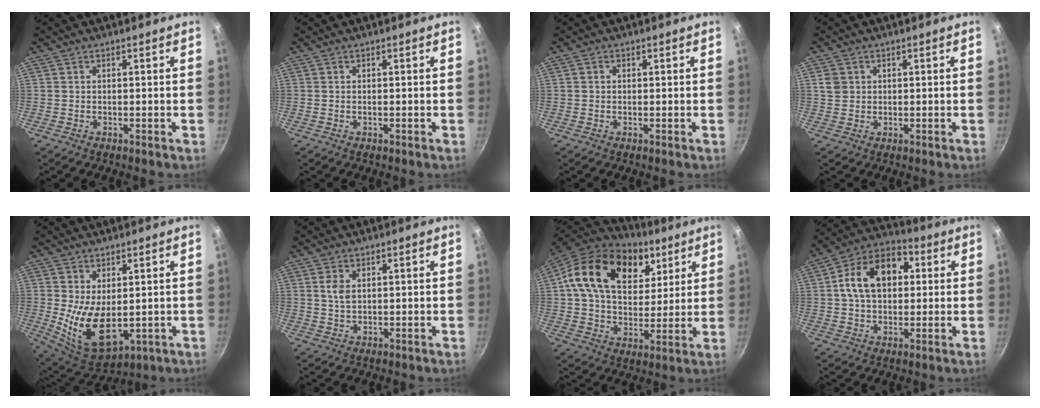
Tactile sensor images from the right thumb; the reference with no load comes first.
{"total": 0.0}
{"total": 0.6, "force": [0.0, 0.6, 0.3], "torque": [-0.004, 0.004, 0.001]}
{"total": 3.0, "force": [0.6, 2.7, 1.1], "torque": [-0.009, 0.005, 0.013]}
{"total": 12.1, "force": [-0.2, 6.9, 10.0], "torque": [-0.163, -0.026, 0.020]}
{"total": 3.0, "force": [0.8, 1.8, 2.2], "torque": [-0.041, -0.003, 0.016]}
{"total": 23.1, "force": [9.7, 15.2, 14.4], "torque": [-0.224, -0.013, 0.158]}
{"total": 14.7, "force": [2.5, 10.2, 10.3], "torque": [-0.140, 0.025, 0.024]}